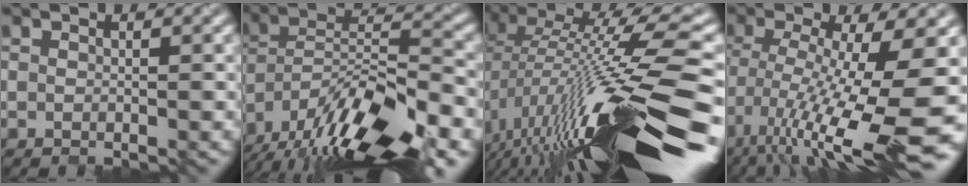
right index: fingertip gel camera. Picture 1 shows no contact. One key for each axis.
{"total": 15.7, "fx": -10.7, "fy": 4.8, "fz": 10.5, "tx": -0.199, "ty": 0.007, "tz": -0.186}
{"total": 16.3, "fx": -4.0, "fy": 4.8, "fz": 15.1, "tx": -0.257, "ty": 0.019, "tz": -0.065}
{"total": 14.7, "fx": -5.6, "fy": 3.6, "fz": 13.2, "tx": -0.236, "ty": -0.020, "tz": -0.090}